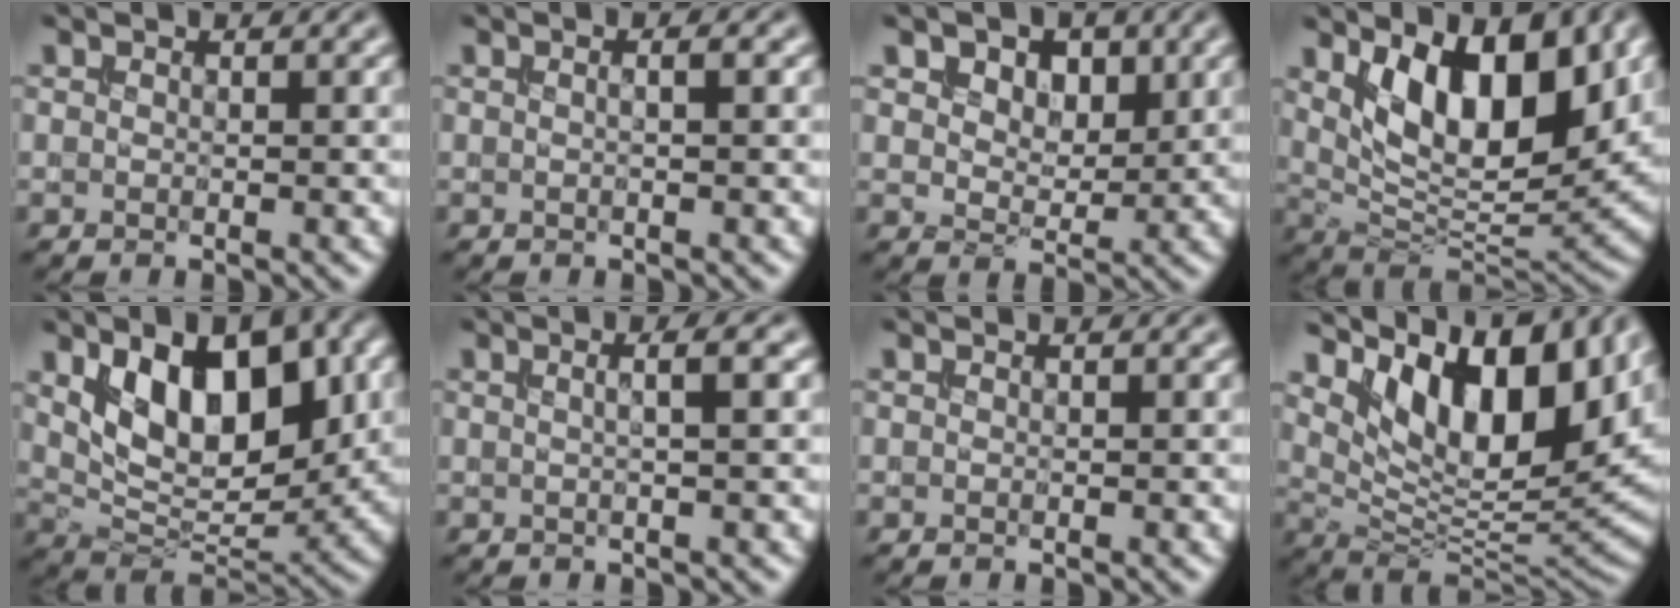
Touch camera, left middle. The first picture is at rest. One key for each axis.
{"total": 1.0, "fx": 0.3, "fy": 0.3, "fz": 1.0, "tx": -0.005, "ty": -0.009, "tz": -0.003}
{"total": 5.4, "fx": 2.9, "fy": 3.4, "fz": 2.9, "tx": -0.050, "ty": -0.004, "tz": 0.038}
{"total": 9.6, "fx": 3.3, "fy": 4.5, "fz": 7.8, "tx": -0.119, "ty": -0.019, "tz": 0.056}
{"total": 9.7, "fx": 2.7, "fy": 5.4, "fz": 7.6, "tx": -0.118, "ty": -0.014, "tz": 0.048}
{"total": 2.6, "fx": 0.6, "fy": 1.0, "fz": 2.3, "tx": -0.012, "ty": 0.006, "tz": -0.013}
{"total": 0.0}
{"total": 12.2, "fx": 6.0, "fy": 5.4, "fz": 9.1, "tx": -0.145, "ty": -0.003, "tz": 0.112}